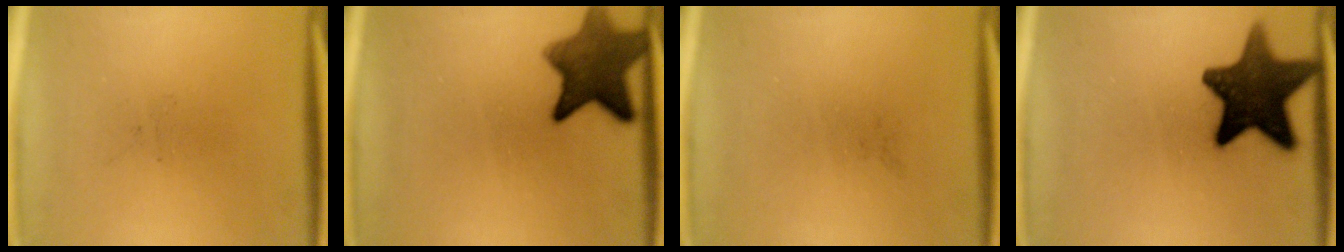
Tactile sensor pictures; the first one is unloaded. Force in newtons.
{"total": 9.5}
{"total": 0.0}
{"total": 14.8}